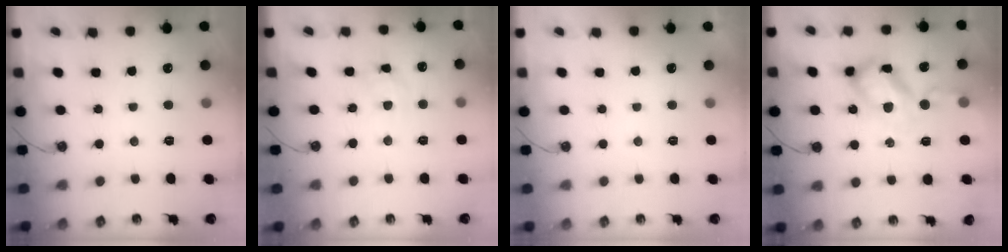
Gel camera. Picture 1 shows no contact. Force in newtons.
{"total": 7.8, "press": 7.8, "slide": 0.6}
{"total": 0.0}
{"total": 19.3, "press": 19.2, "slide": 1.8}